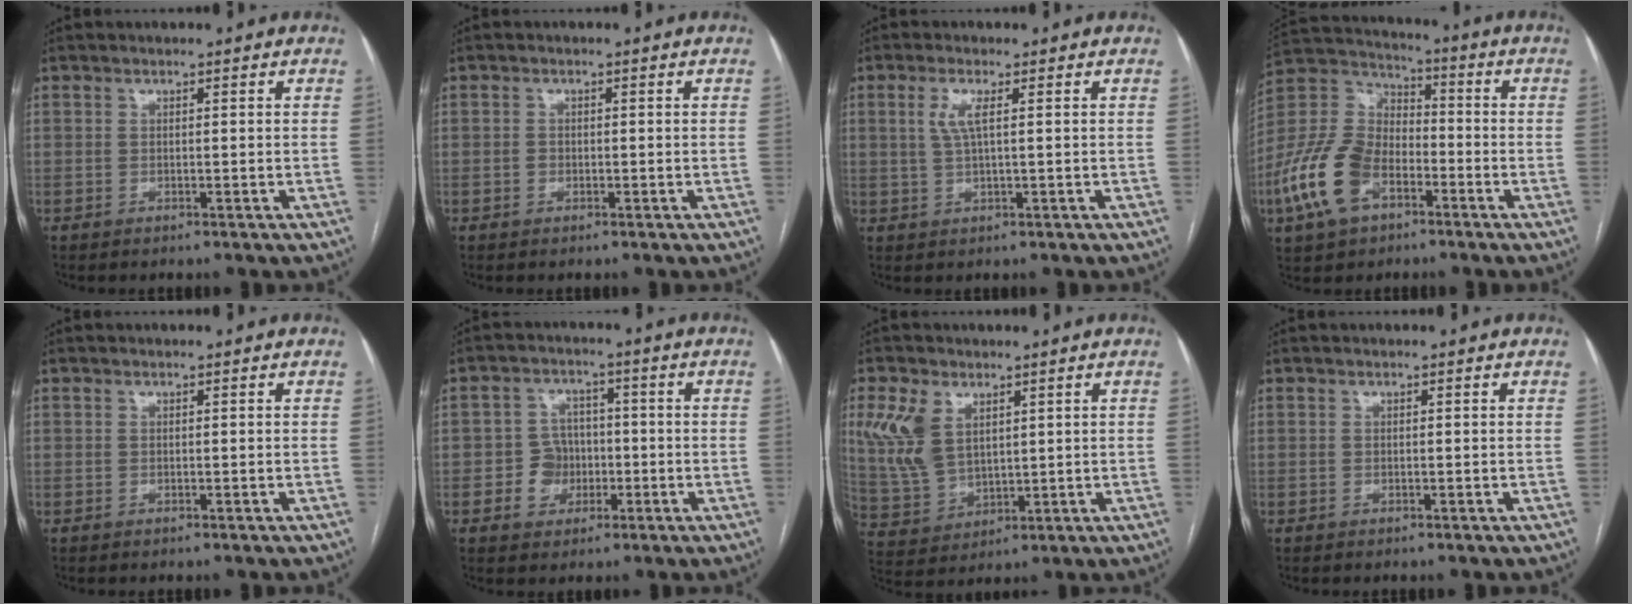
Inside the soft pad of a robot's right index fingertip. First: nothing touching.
{"total": 0.8, "force": [-0.2, 0.7, 0.3], "torque": [-0.004, 0.003, -0.005]}
{"total": 3.2, "force": [0.9, 0.5, 3.0], "torque": [-0.069, 0.002, 0.019]}
{"total": 14.9, "force": [-6.3, 9.0, 10.0], "torque": [-0.236, 0.014, -0.120]}
{"total": 0.0}
{"total": 5.3, "force": [-1.3, 4.8, 1.8], "torque": [-0.030, 0.015, -0.017]}
{"total": 9.3, "force": [3.9, 5.9, 6.1], "torque": [-0.151, 0.013, 0.092]}
{"total": 0.0}